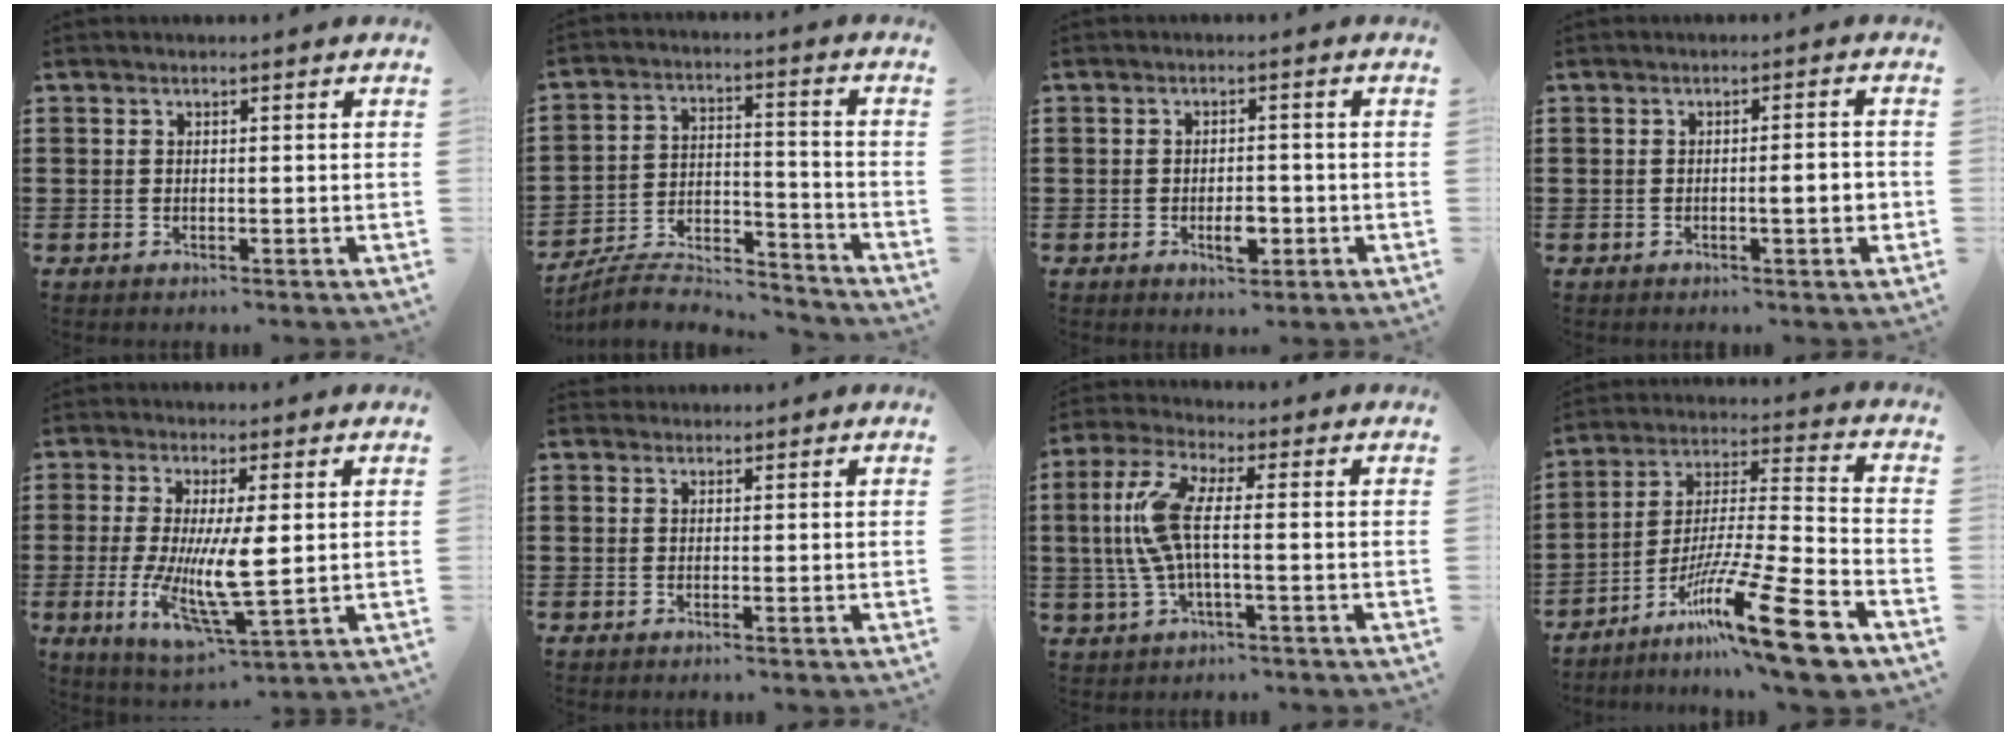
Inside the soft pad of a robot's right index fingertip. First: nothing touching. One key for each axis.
{"total": 7.0, "fx": -6.4, "fy": 1.9, "fz": 2.0, "tx": -0.038, "ty": 0.005, "tz": -0.126}
{"total": 3.7, "fx": -1.2, "fy": 1.6, "fz": 3.1, "tx": -0.053, "ty": 0.004, "tz": -0.021}
{"total": 3.2, "fx": -0.6, "fy": 0.3, "fz": 3.2, "tx": -0.046, "ty": -0.006, "tz": -0.013}
{"total": 9.1, "fx": 0.0, "fy": 2.6, "fz": 8.7, "tx": -0.157, "ty": -0.018, "tz": 0.001}
{"total": 0.8, "fx": 0.6, "fy": 0.4, "fz": -0.1, "tx": 0.001, "ty": 0.003, "tz": 0.012}
{"total": 8.9, "fx": 0.0, "fy": 2.5, "fz": 8.6, "tx": -0.205, "ty": -0.016, "tz": -0.012}
{"total": 17.6, "fx": -11.7, "fy": 0.8, "fz": 13.1, "tx": -0.224, "ty": 0.031, "tz": -0.204}